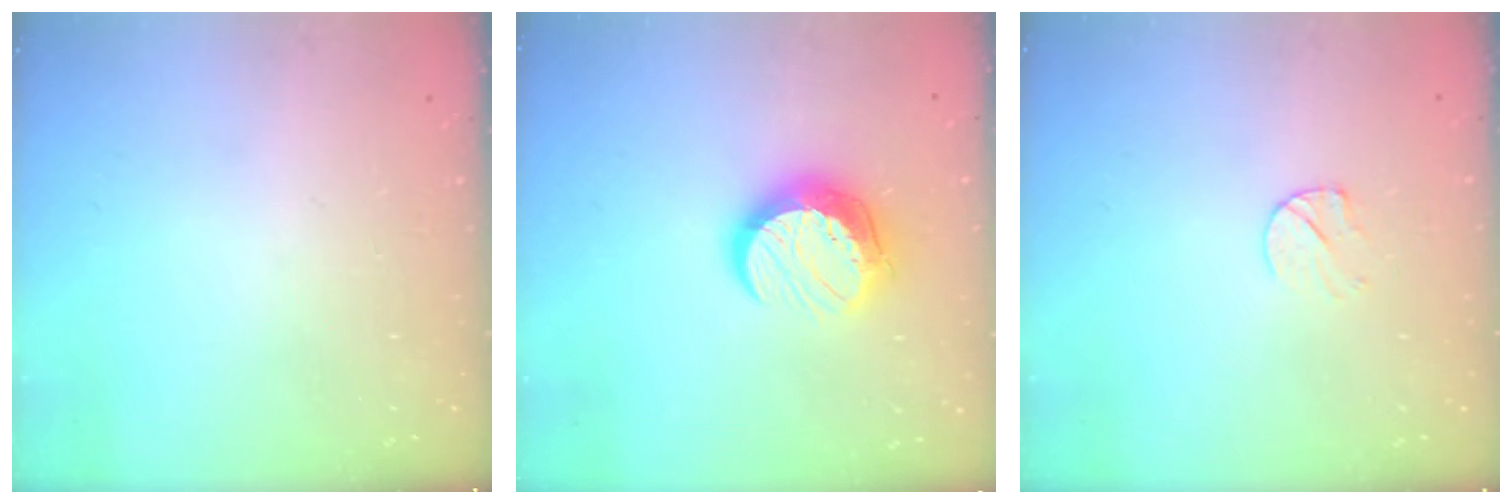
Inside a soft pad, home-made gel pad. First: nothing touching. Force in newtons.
{"total": 12.2, "press": 12.1, "slide": 0.9}
{"total": 6.2, "press": 6.1, "slide": 0.5}